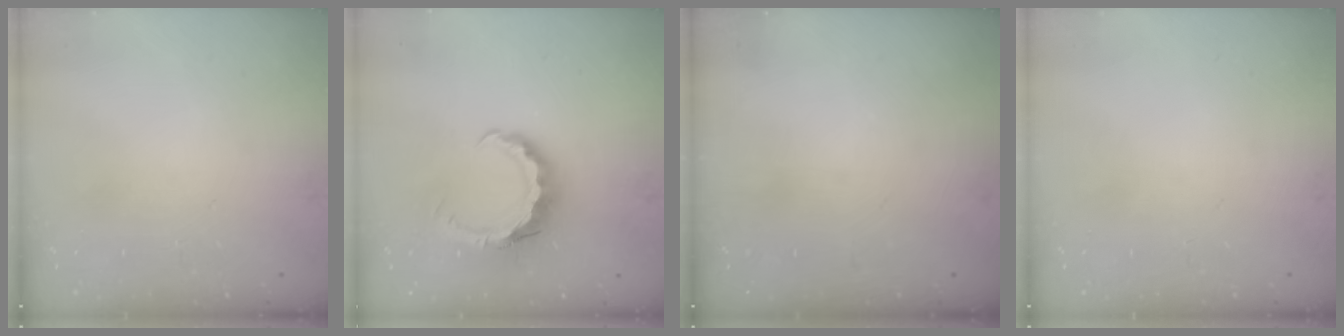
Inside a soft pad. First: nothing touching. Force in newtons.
{"total": 9.0, "press": 8.9, "slide": 1.2}
{"total": 0.0}
{"total": 0.0}